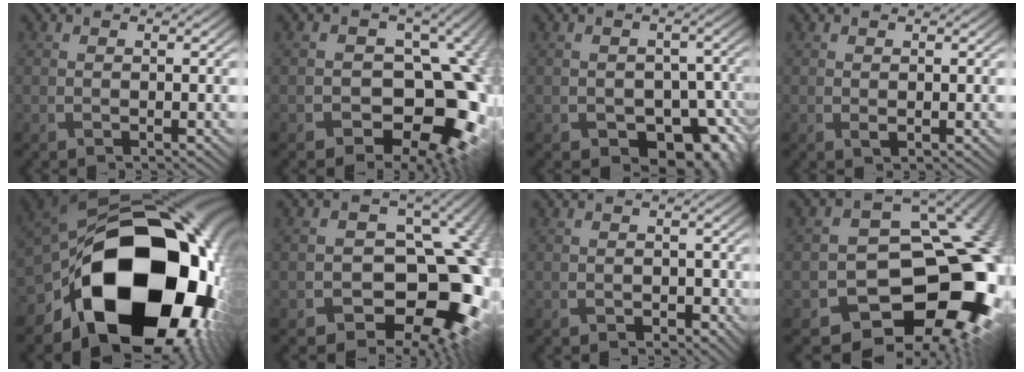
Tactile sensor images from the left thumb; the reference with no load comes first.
{"total": 13.9, "force": [-4.2, 9.5, 9.2], "torque": [-0.095, -0.002, -0.059]}
{"total": 9.4, "force": [-4.7, 6.7, 4.7], "torque": [-0.051, -0.014, -0.063]}
{"total": 0.6, "force": [0.0, 0.3, 0.6], "torque": [-0.010, -0.001, 0.000]}
{"total": 23.2, "force": [-5.2, 16.4, 15.6], "torque": [-0.309, -0.100, -0.031]}
{"total": 15.4, "force": [-4.8, 11.1, 9.5], "torque": [-0.116, -0.004, -0.070]}
{"total": 1.0, "force": [-0.5, 0.9, 0.2], "torque": [0.003, 0.003, -0.007]}
{"total": 17.5, "force": [-5.9, 12.7, 10.5], "torque": [-0.130, -0.023, -0.071]}